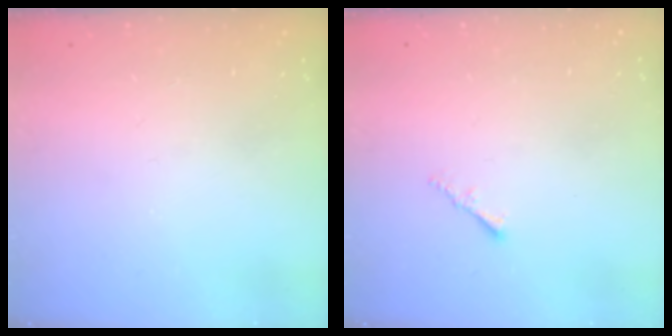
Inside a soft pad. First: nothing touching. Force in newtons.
{"total": 1.0, "press": 1.0, "slide": 0.4}